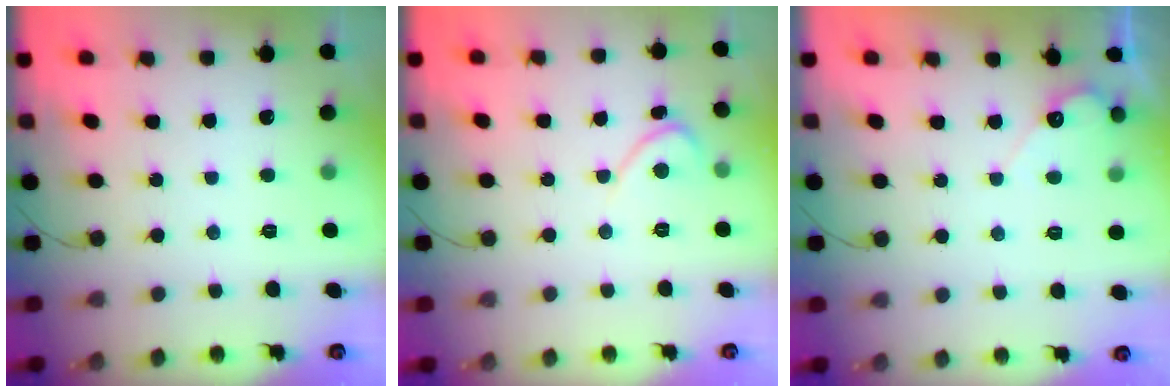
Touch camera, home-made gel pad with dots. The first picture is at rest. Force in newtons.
{"total": 2.3, "press": 2.3, "slide": 0.1}
{"total": 4.2, "press": 4.2, "slide": 0.2}